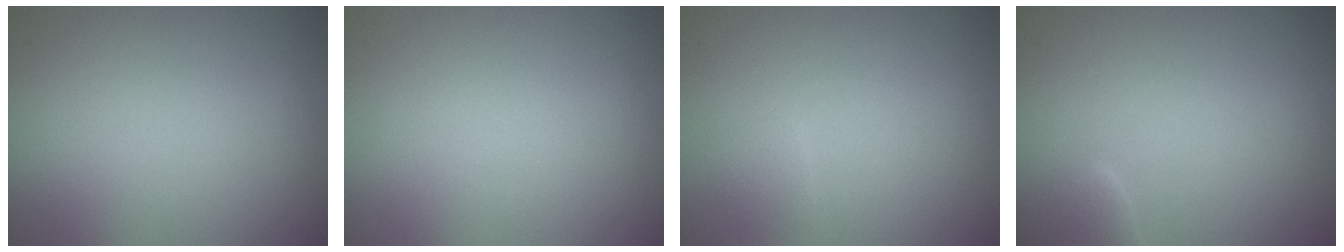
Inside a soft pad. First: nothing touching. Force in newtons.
{"total": 0.0}
{"total": 0.8, "press": 0.8, "slide": 0.0}
{"total": 1.7, "press": 1.7, "slide": 0.1}